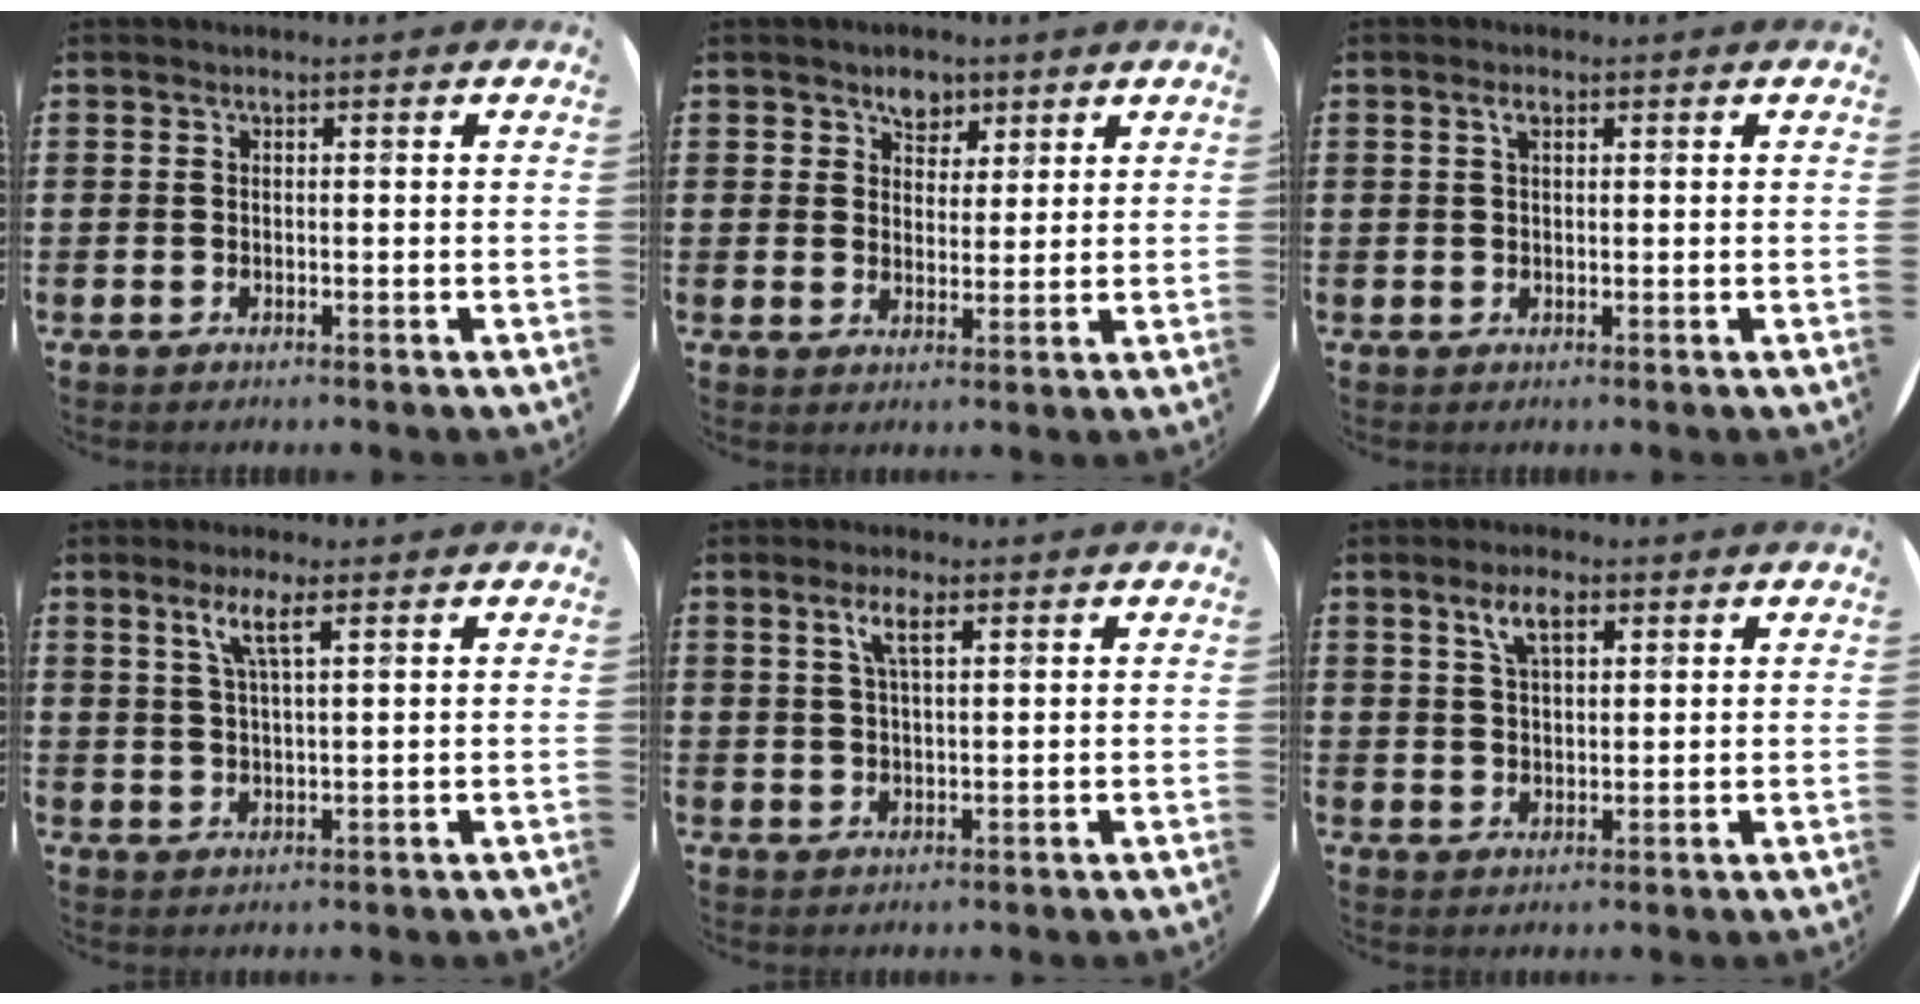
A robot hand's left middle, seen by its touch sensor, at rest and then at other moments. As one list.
[{"total": 3.4, "force": [2.5, 2.2, 0.5], "torque": [-0.003, 0.003, 0.044]}, {"total": 1.5, "force": [0.7, 0.6, 1.1], "torque": [-0.024, 0.006, 0.011]}, {"total": 4.3, "force": [2.4, 0.7, 3.4], "torque": [-0.073, 0.007, 0.040]}, {"total": 3.7, "force": [2.1, 0.9, 2.9], "torque": [-0.056, 0.006, 0.033]}, {"total": 4.5, "force": [2.6, 1.9, 3.1], "torque": [-0.054, 0.003, 0.043]}]